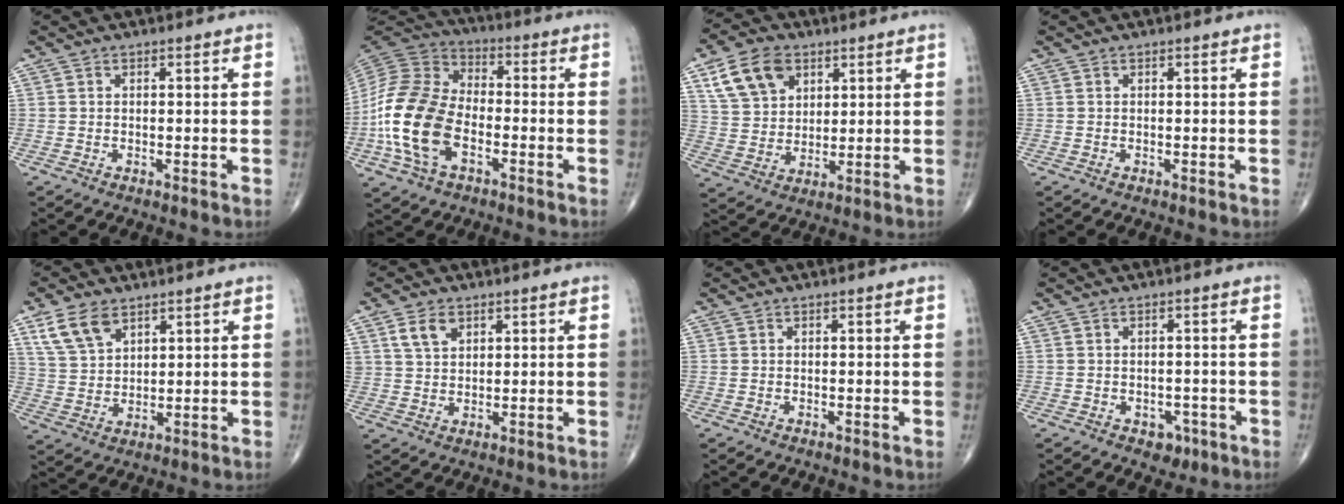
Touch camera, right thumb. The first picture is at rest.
{"total": 17.9, "force": [-5.1, 10.6, 13.6], "torque": [-0.281, 0.024, -0.102]}
{"total": 11.4, "force": [5.5, 7.9, 6.1], "torque": [-0.090, -0.013, 0.108]}
{"total": 0.0}
{"total": 8.2, "force": [4.9, 4.7, 4.6], "torque": [-0.081, -0.017, 0.104]}
{"total": 4.8, "force": [2.5, 3.1, 2.7], "torque": [-0.037, -0.010, 0.049]}
{"total": 0.0}
{"total": 3.2, "force": [-1.6, 2.4, 1.6], "torque": [-0.002, 0.006, -0.016]}